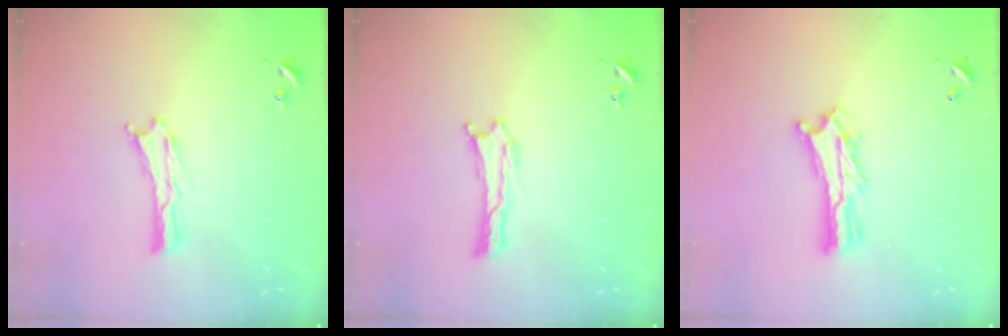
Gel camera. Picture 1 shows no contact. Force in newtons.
{"total": 0.0}
{"total": 4.3, "press": 4.3, "slide": 0.4}